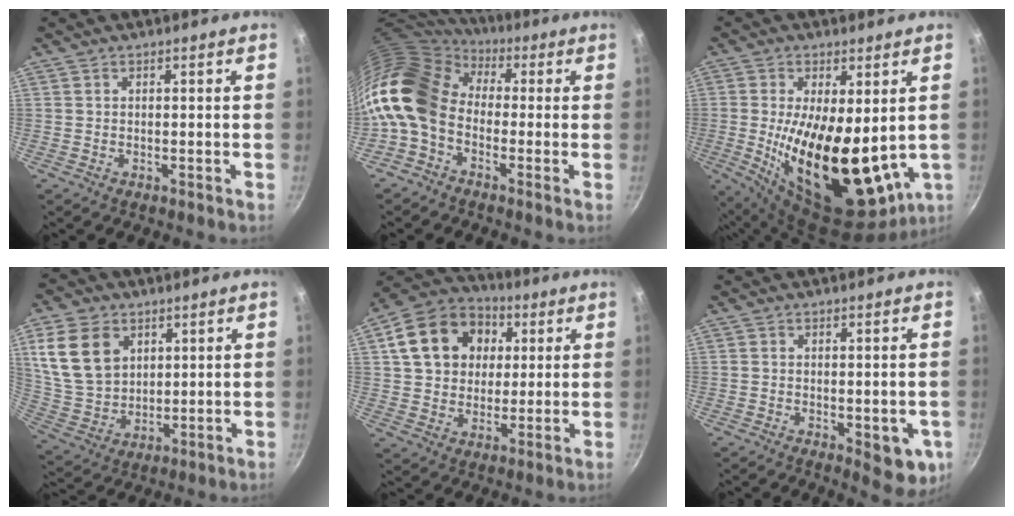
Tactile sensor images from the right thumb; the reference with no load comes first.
{"total": 16.3, "force": [-0.3, 11.8, 11.2], "torque": [-0.211, 0.032, -0.029]}
{"total": 23.5, "force": [-0.2, 10.6, 20.9], "torque": [-0.333, -0.034, 0.017]}
{"total": 14.4, "force": [5.2, 10.6, 8.2], "torque": [-0.136, -0.017, 0.116]}
{"total": 17.2, "force": [4.4, 13.8, 9.3], "torque": [-0.142, 0.020, 0.068]}
{"total": 7.5, "force": [-1.9, 3.6, 6.3], "torque": [-0.055, 0.000, -0.018]}